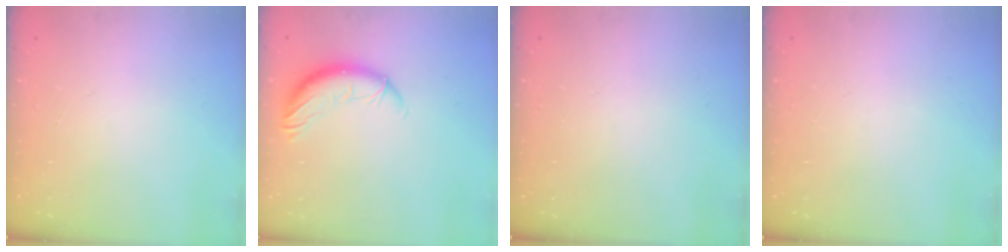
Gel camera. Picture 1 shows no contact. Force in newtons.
{"total": 10.5, "press": 10.4, "slide": 1.7}
{"total": 0.0}
{"total": 0.0}